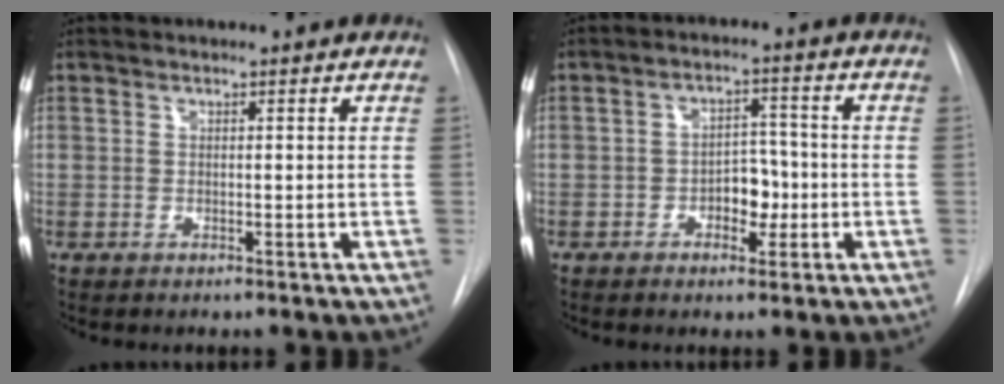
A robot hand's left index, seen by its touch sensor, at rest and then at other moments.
{"total": 4.8, "force": [-1.5, 3.0, 3.5], "torque": [-0.045, 0.011, -0.024]}